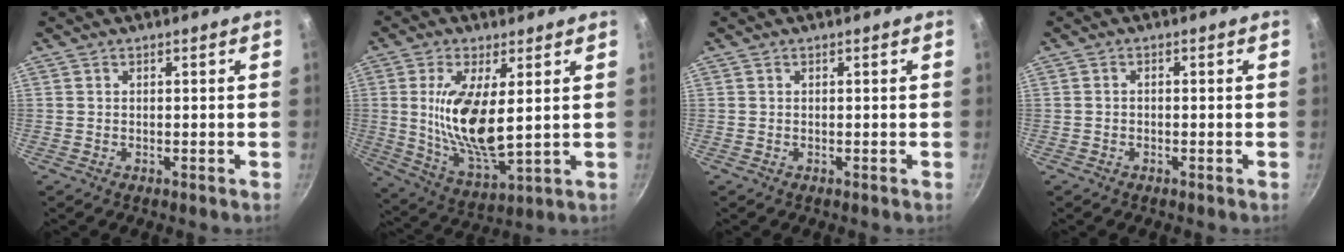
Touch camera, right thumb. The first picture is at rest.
{"total": 14.2, "force": [2.3, 5.2, 13.0], "torque": [-0.250, -0.026, 0.049]}
{"total": 0.0}
{"total": 0.8, "force": [-0.4, 0.4, 0.5], "torque": [-0.012, 0.007, -0.009]}